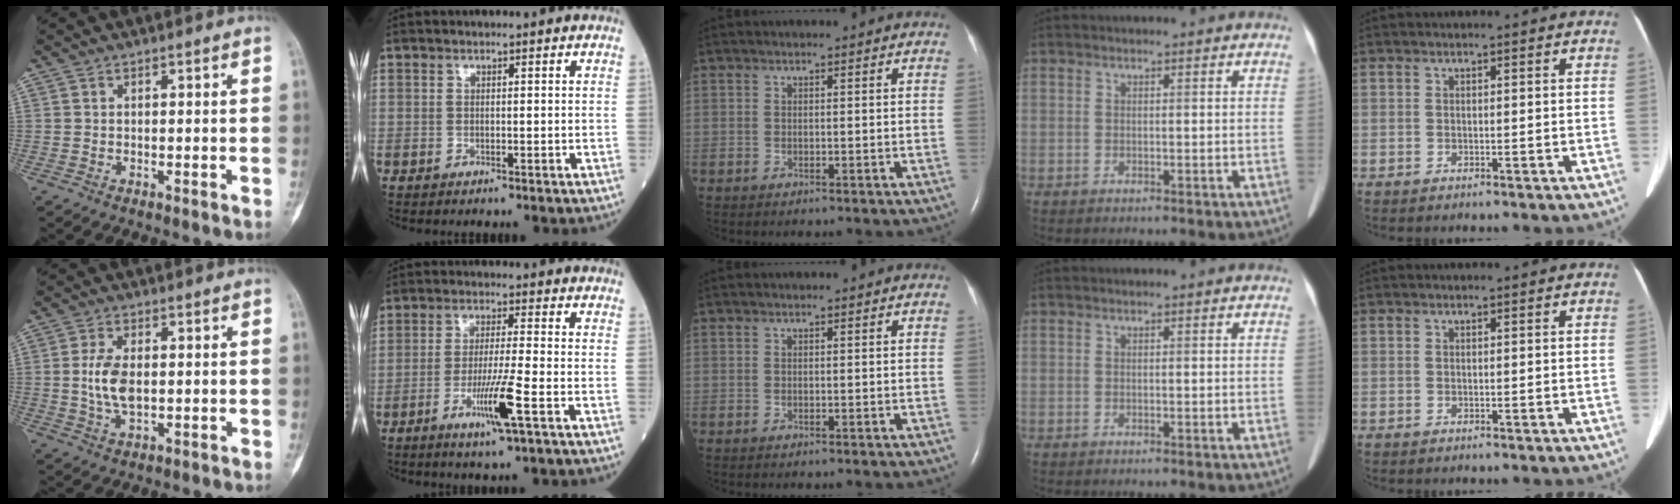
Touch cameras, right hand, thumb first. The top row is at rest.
{"thumb": {"total": 7.0, "force": [0.2, 3.8, 5.9], "torque": [-0.122, -0.004, 0.006]}, "index": {"total": 7.3, "force": [-3.1, -0.7, 6.6], "torque": [-0.127, -0.015, -0.057]}}